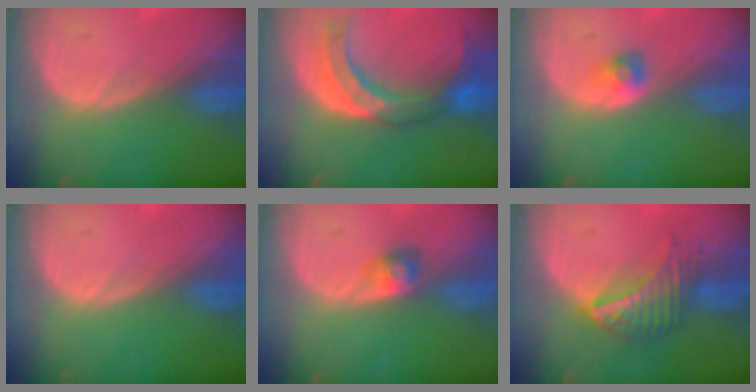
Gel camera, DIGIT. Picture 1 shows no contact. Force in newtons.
{"total": 9.5, "press": 9.2, "slide": 2.5}
{"total": 2.3, "press": 2.2, "slide": 0.5}
{"total": 0.0}
{"total": 2.6, "press": 2.6, "slide": 0.1}
{"total": 7.5, "press": 6.6, "slide": 3.6}